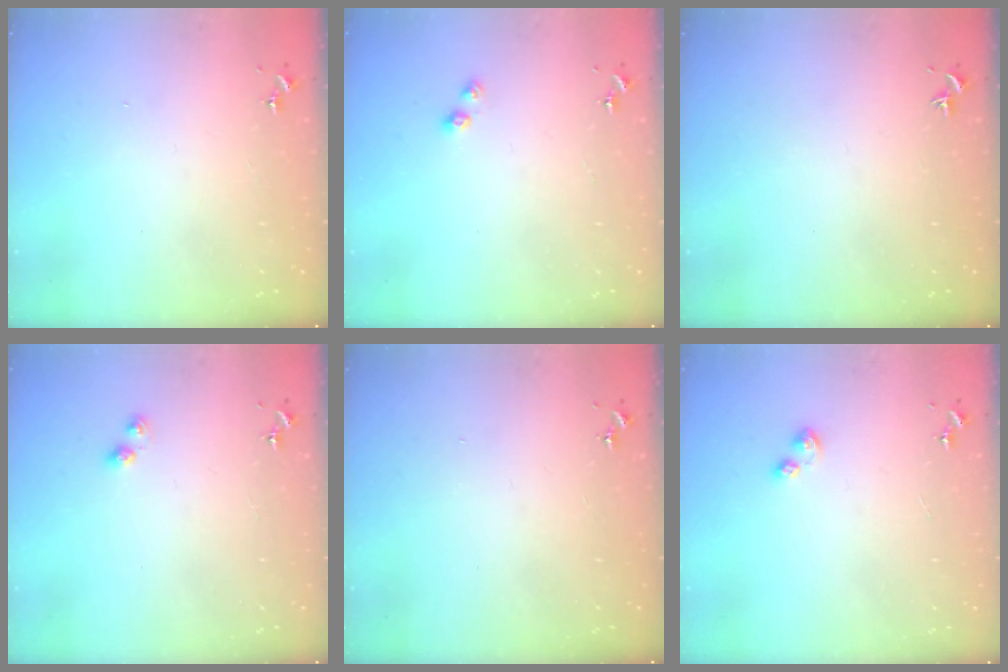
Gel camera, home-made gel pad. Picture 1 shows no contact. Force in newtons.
{"total": 4.1, "press": 4.1, "slide": 0.5}
{"total": 0.0}
{"total": 3.0, "press": 3.0, "slide": 0.4}
{"total": 0.0}
{"total": 3.7, "press": 3.7, "slide": 0.4}